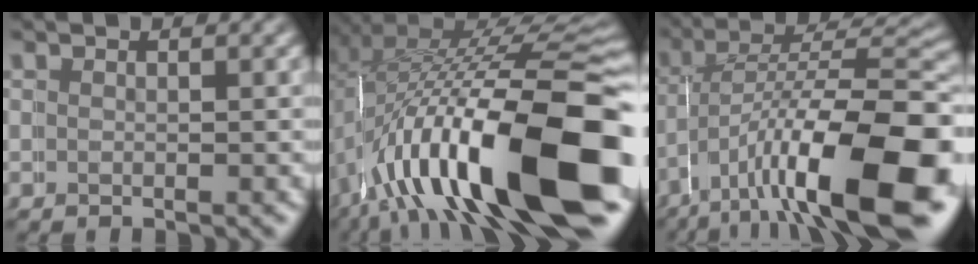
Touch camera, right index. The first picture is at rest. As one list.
[{"total": 17.2, "force": [-5.4, 7.3, 14.6], "torque": [-0.240, -0.023, -0.064]}, {"total": 14.1, "force": [-5.5, 6.0, 11.5], "torque": [-0.175, -0.029, -0.070]}]